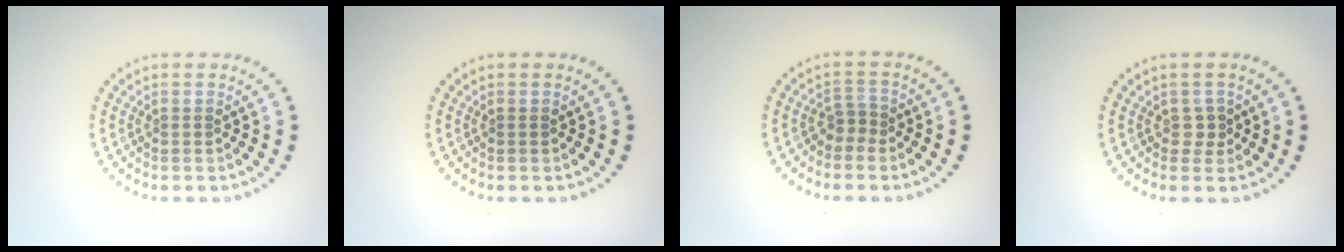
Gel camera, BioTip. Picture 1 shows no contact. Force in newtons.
{"total": 0.0}
{"total": 1.3, "press": 1.0, "slide": 0.9}
{"total": 1.0, "press": 0.9, "slide": 0.5}